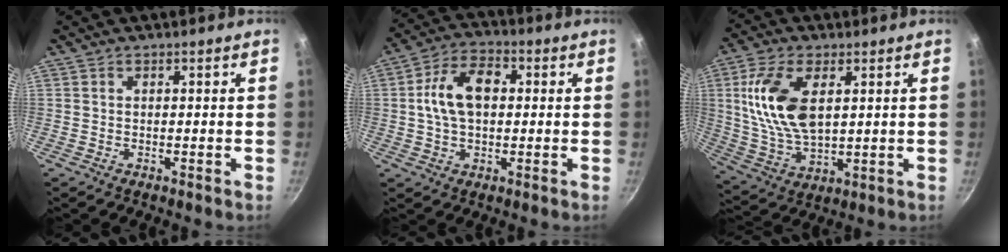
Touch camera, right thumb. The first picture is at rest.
{"total": 10.9, "force": [1.2, 7.0, 8.3], "torque": [-0.129, 0.023, 0.009]}
{"total": 14.6, "force": [3.6, 7.8, 11.9], "torque": [-0.226, -0.012, 0.076]}